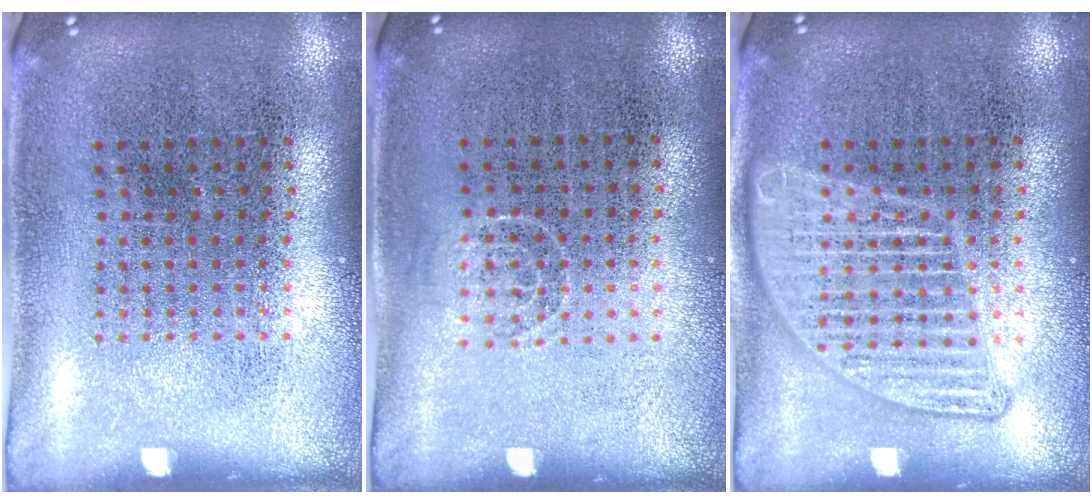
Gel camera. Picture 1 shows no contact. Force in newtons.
{"total": 0.7, "press": 0.4, "slide": 0.5}
{"total": 2.8, "press": 2.7, "slide": 0.3}